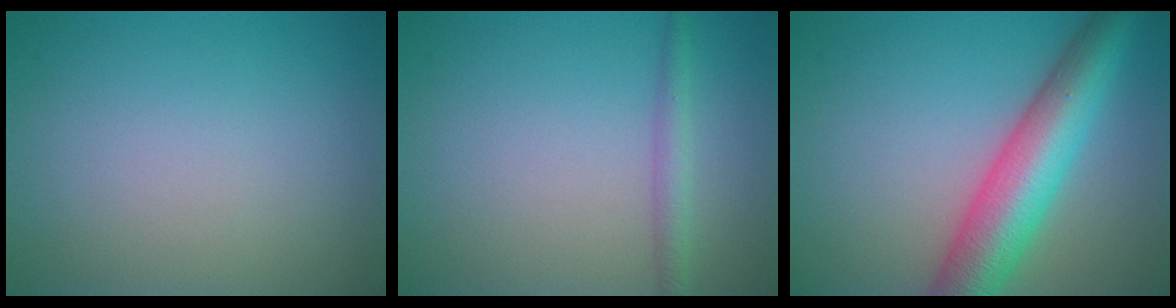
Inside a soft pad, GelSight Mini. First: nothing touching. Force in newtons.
{"total": 1.8, "press": 1.8, "slide": 0.1}
{"total": 8.6, "press": 8.6, "slide": 0.4}